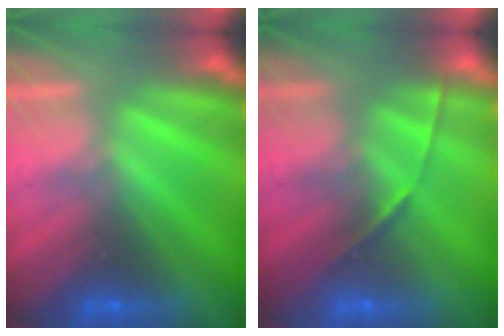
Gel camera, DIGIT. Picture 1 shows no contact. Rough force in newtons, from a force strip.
{"total": 1.7}